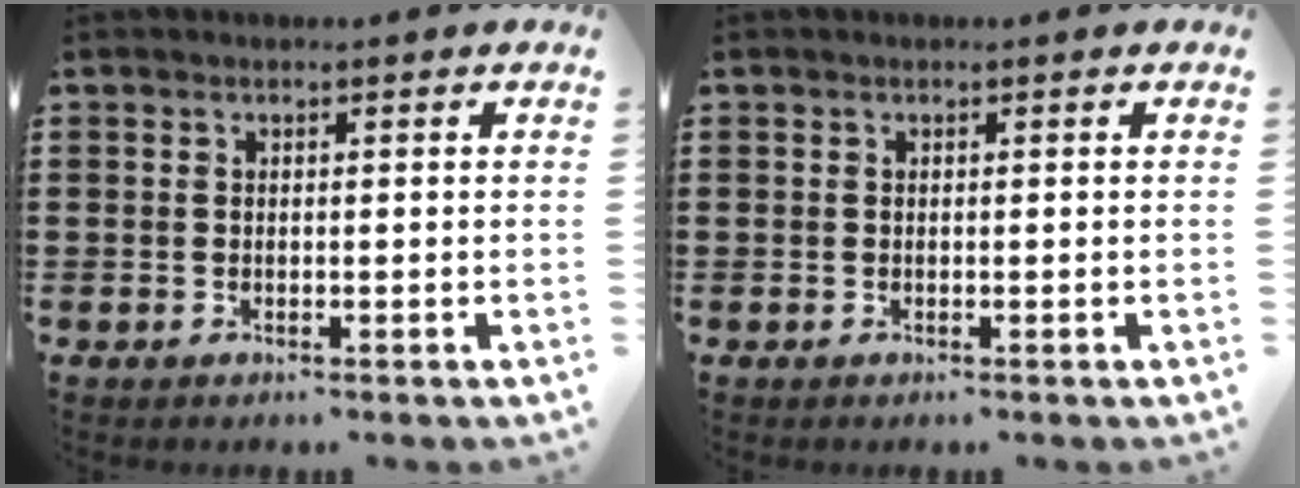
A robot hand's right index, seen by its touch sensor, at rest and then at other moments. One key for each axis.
{"total": 0.0}